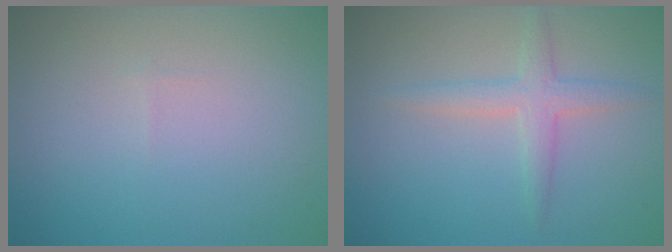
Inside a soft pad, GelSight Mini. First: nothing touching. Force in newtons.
{"total": 2.5, "press": 2.5, "slide": 0.1}